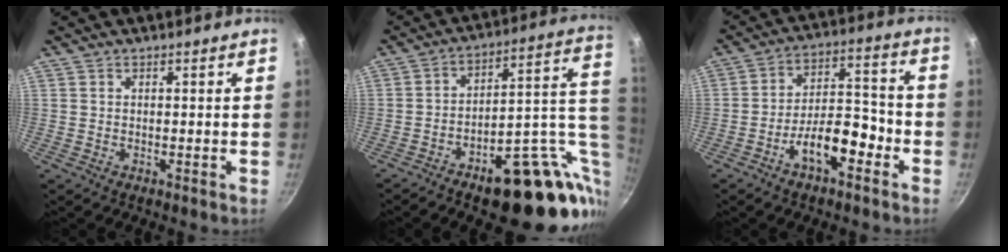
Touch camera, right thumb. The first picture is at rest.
{"total": 25.6, "force": [-9.2, 9.8, 21.8], "torque": [-0.205, 0.070, -0.118]}
{"total": 11.2, "force": [-5.2, 5.2, 8.5], "torque": [-0.132, 0.048, -0.091]}